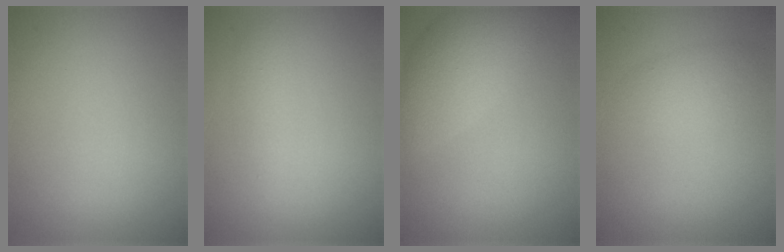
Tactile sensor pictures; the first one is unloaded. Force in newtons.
{"total": 1.5, "press": 1.5, "slide": 0.1}
{"total": 4.4, "press": 4.4, "slide": 0.3}
{"total": 2.4, "press": 2.4, "slide": 0.1}